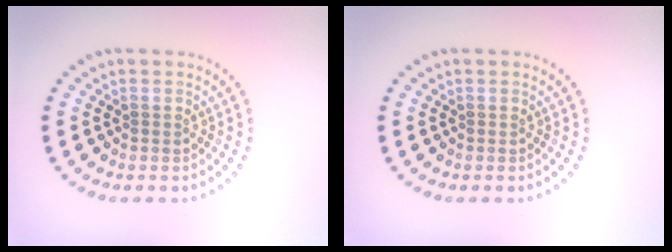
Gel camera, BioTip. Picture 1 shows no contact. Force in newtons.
{"total": 0.0}